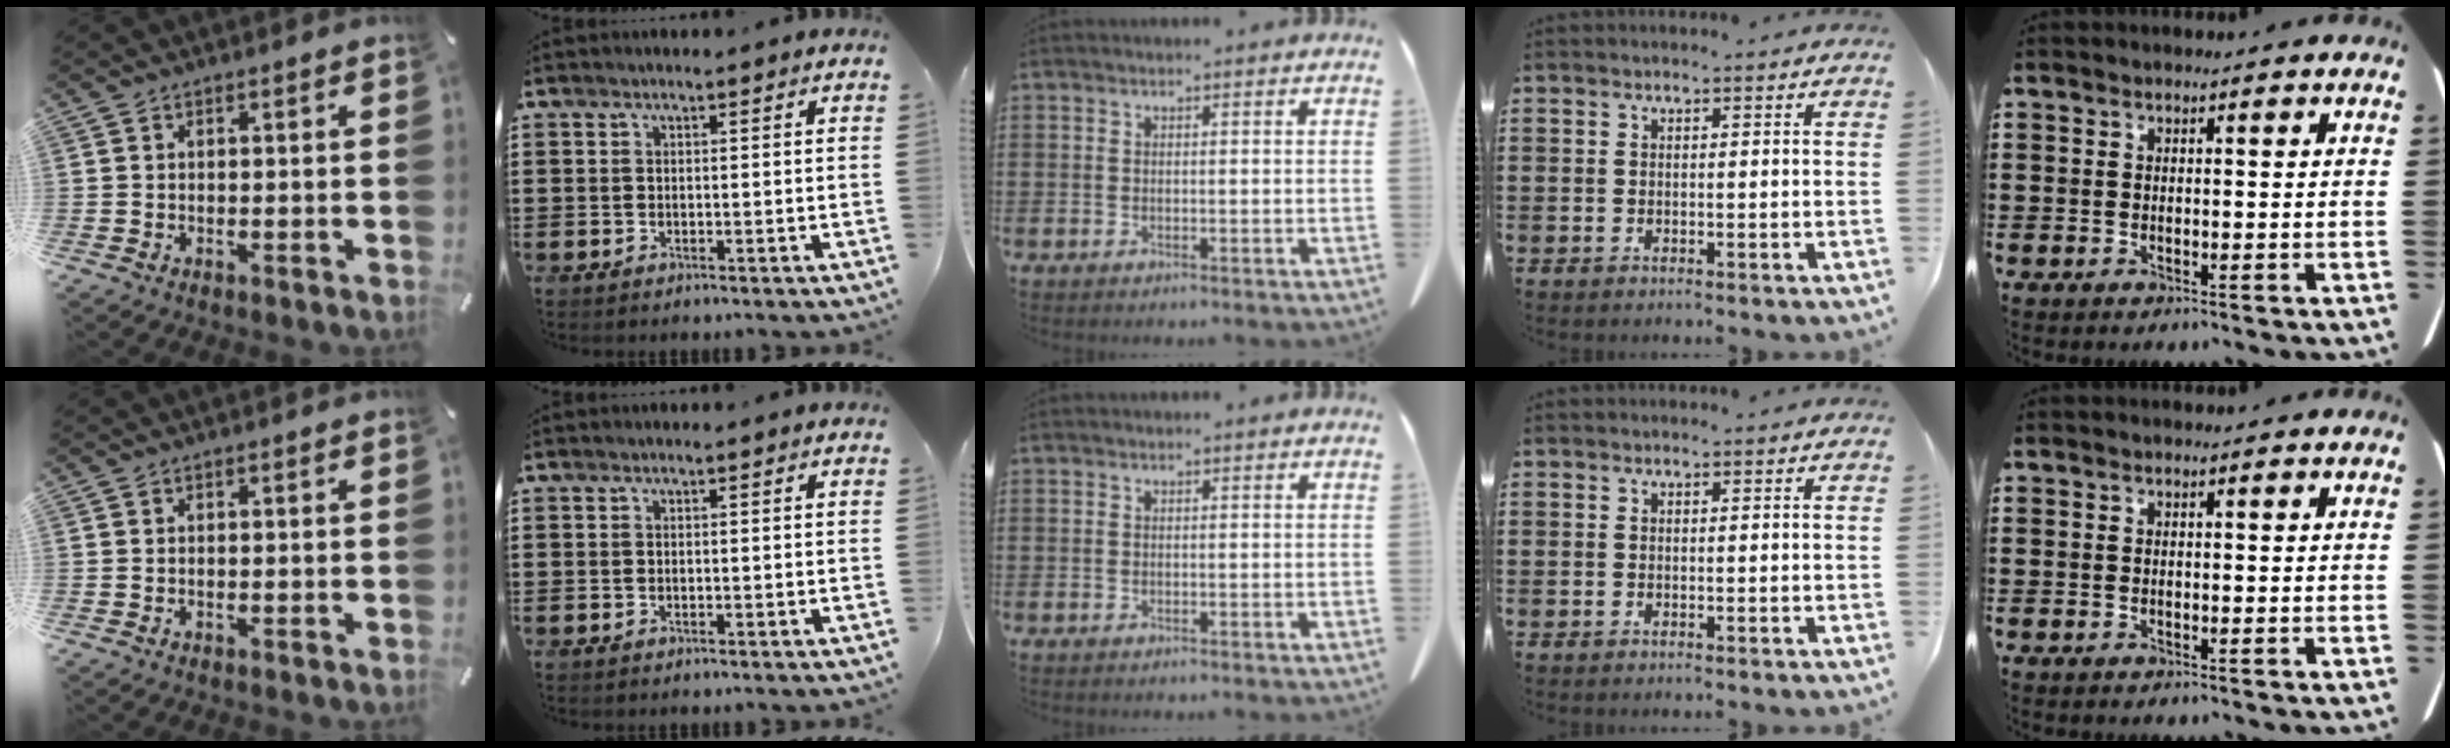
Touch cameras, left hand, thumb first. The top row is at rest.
{}